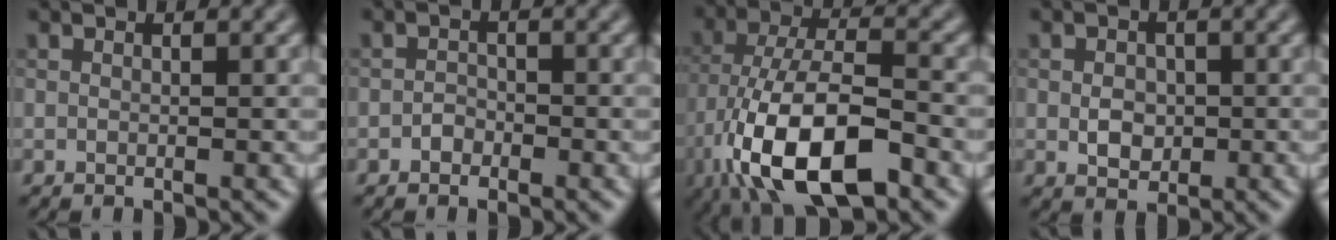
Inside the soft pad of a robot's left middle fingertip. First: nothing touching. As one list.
[{"total": 1.0, "force": [-0.6, 0.8, 0.3], "torque": [-0.004, 0.002, -0.012]}, {"total": 12.0, "force": [-5.4, 5.0, 9.4], "torque": [-0.185, -0.006, -0.099]}, {"total": 2.4, "force": [-0.2, 1.9, 1.5], "torque": [-0.025, -0.002, -0.006]}]